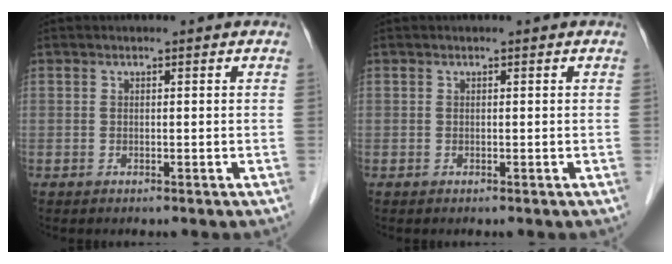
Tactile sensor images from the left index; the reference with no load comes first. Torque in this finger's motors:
{"motor_torque": [-0.11, -0.01, 0.04, 0.00]}